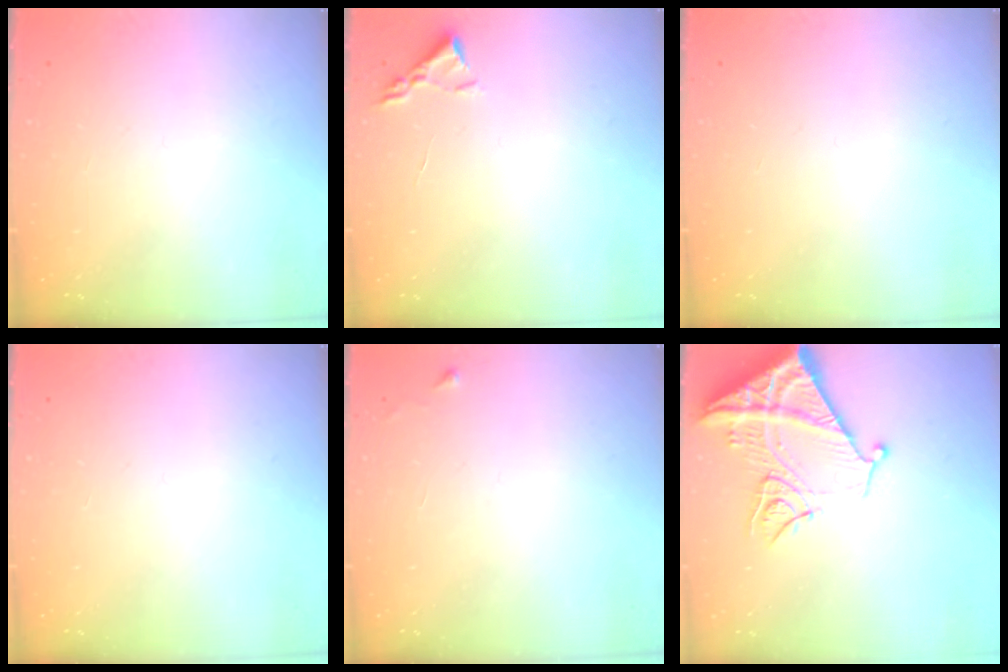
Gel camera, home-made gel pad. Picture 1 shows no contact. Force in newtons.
{"total": 2.2, "press": 2.2, "slide": 0.3}
{"total": 0.0}
{"total": 0.0}
{"total": 3.5, "press": 3.4, "slide": 0.5}
{"total": 15.1, "press": 15.1, "slide": 1.5}